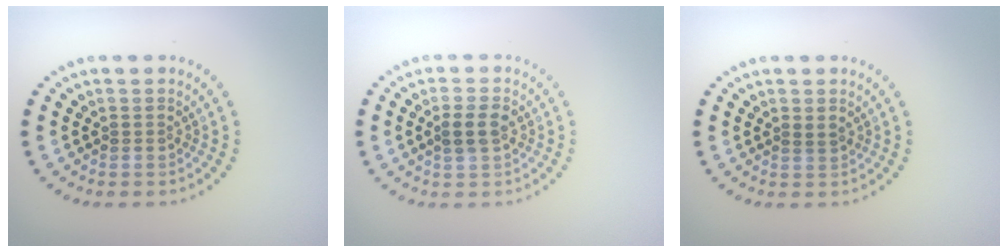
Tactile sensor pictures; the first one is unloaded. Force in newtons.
{"total": 2.2, "press": 2.2, "slide": 0.4}
{"total": 0.7, "press": 0.7, "slide": 0.3}